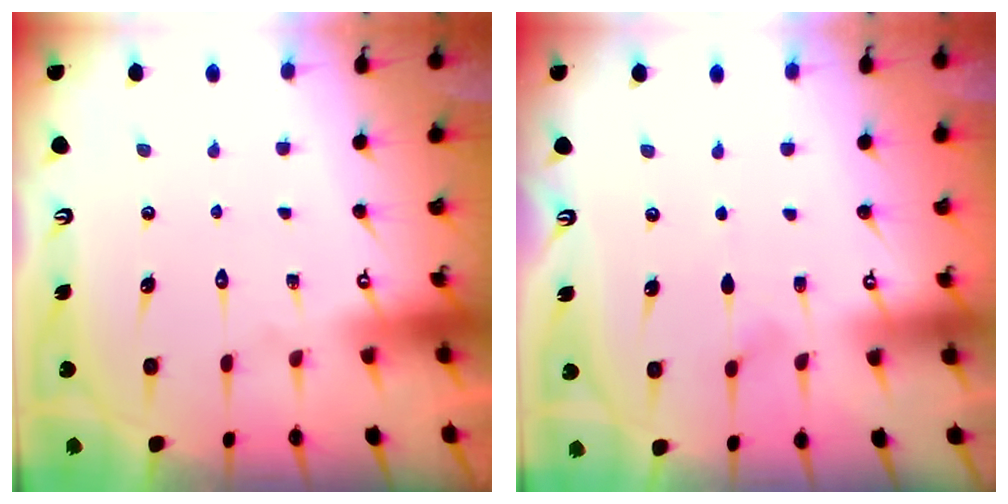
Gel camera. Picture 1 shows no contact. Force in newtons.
{"total": 3.0, "press": 2.5, "slide": 1.7}